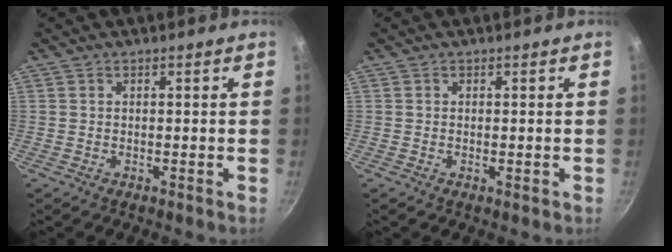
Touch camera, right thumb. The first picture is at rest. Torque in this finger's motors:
{"motor_torque": [-0.28, -0.12, -0.42, 0.01, -0.07]}